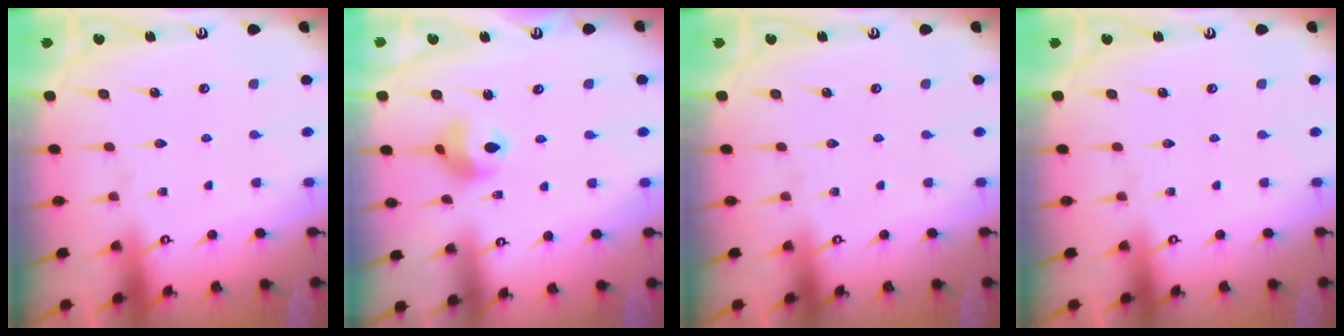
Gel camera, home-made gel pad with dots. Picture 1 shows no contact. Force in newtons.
{"total": 7.7, "press": 7.7, "slide": 0.5}
{"total": 0.0}
{"total": 0.0}